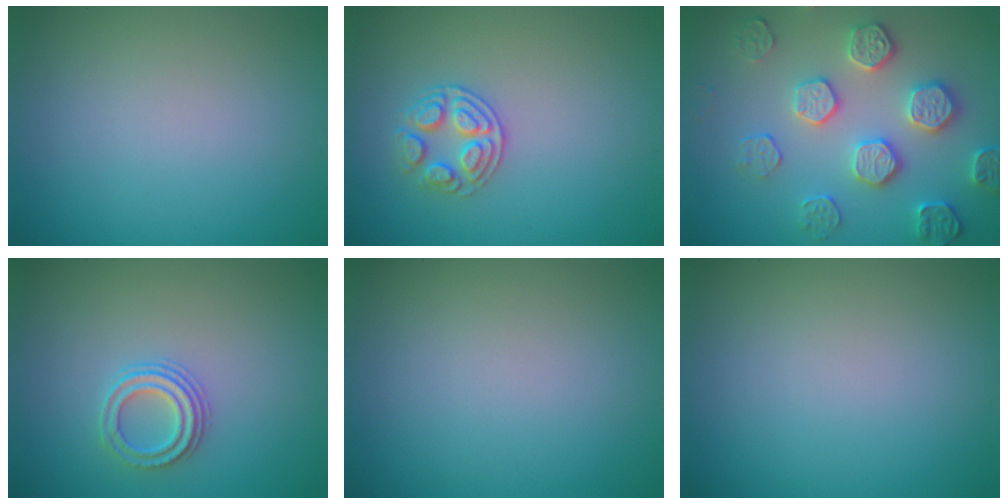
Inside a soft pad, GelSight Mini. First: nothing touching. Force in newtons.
{"total": 2.5, "press": 2.4, "slide": 0.6}
{"total": 4.6, "press": 4.3, "slide": 1.7}
{"total": 2.3, "press": 2.2, "slide": 0.8}
{"total": 0.0}
{"total": 0.0}